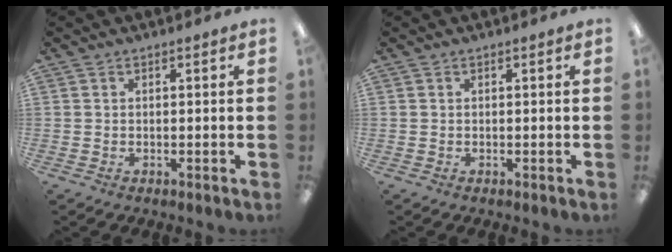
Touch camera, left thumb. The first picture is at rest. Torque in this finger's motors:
{"motor_torque": [0.00, 0.00, 0.00, 0.00, 0.00]}